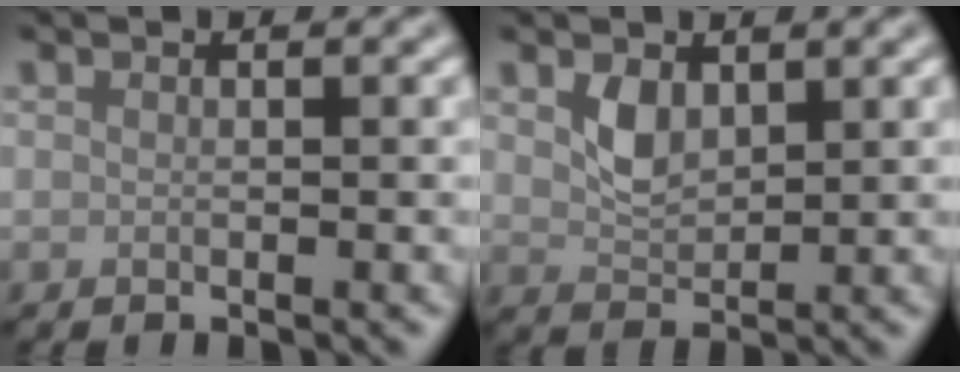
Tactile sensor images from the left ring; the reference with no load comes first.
{"total": 2.3, "force": [1.1, 1.4, 1.5], "torque": [-0.032, -0.004, 0.027]}